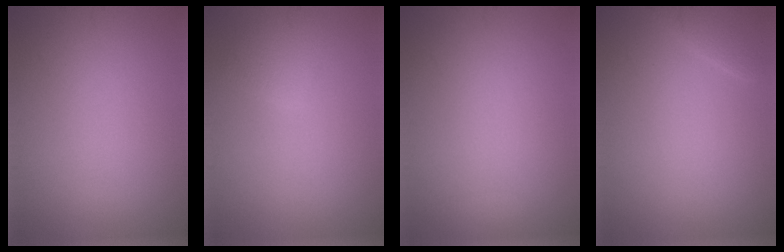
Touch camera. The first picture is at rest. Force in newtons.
{"total": 1.7, "press": 1.7, "slide": 0.2}
{"total": 0.6, "press": 0.6, "slide": 0.1}
{"total": 1.4, "press": 1.4, "slide": 0.1}